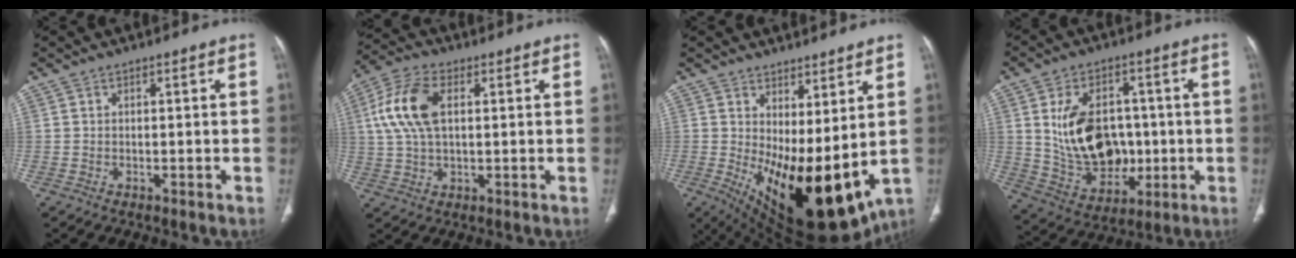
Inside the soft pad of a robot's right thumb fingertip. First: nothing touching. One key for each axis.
{"total": 11.3, "fx": 2.4, "fy": 6.2, "fz": 9.1, "tx": -0.197, "ty": 0.016, "tz": 0.044}
{"total": 18.7, "fx": 0.8, "fy": 7.8, "fz": 17.0, "tx": -0.270, "ty": -0.042, "tz": 0.038}
{"total": 16.4, "fx": 0.8, "fy": 11.7, "fz": 11.5, "tx": -0.159, "ty": 0.001, "tz": 0.037}